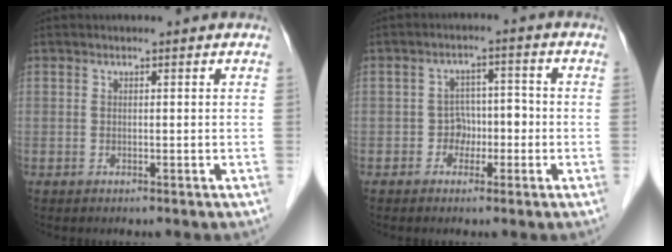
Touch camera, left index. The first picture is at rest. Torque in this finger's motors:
{"motor_torque": [-0.07, 0.07, -0.05, -0.01]}